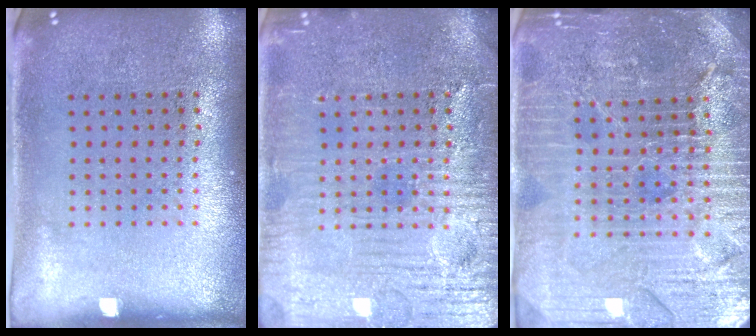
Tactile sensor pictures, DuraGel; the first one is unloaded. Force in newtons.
{"total": 5.3, "press": 5.3, "slide": 0.7}
{"total": 5.0, "press": 4.7, "slide": 2.0}